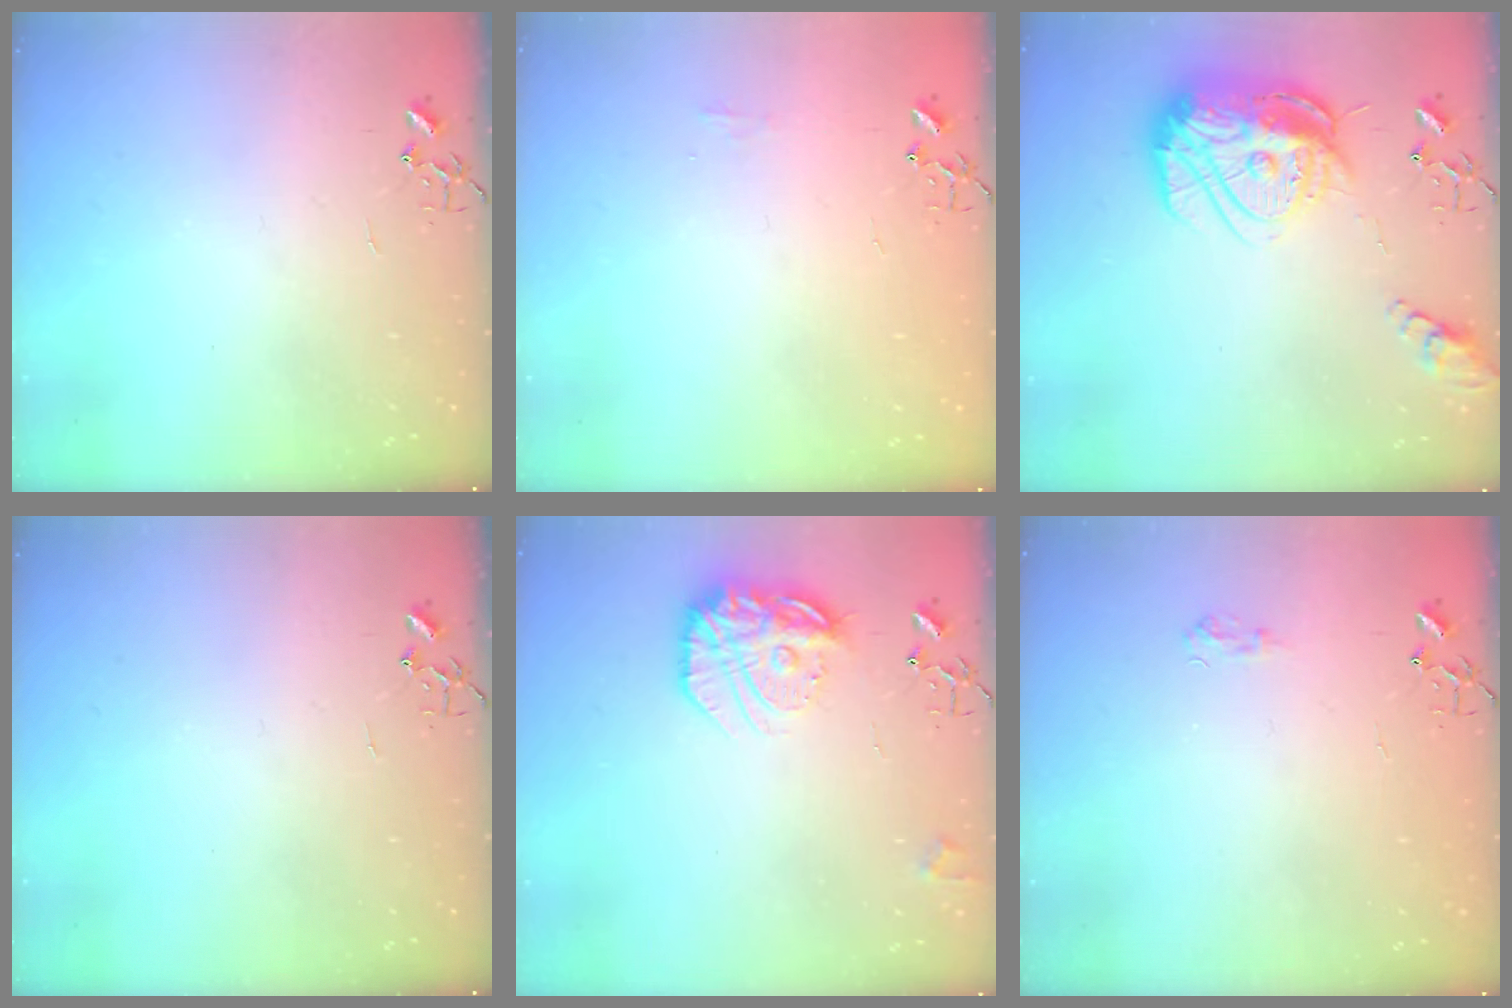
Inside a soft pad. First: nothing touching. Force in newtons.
{"total": 4.5, "press": 4.4, "slide": 0.7}
{"total": 18.8, "press": 18.8, "slide": 1.8}
{"total": 0.0}
{"total": 17.4, "press": 17.3, "slide": 1.2}
{"total": 5.7, "press": 5.7, "slide": 0.6}